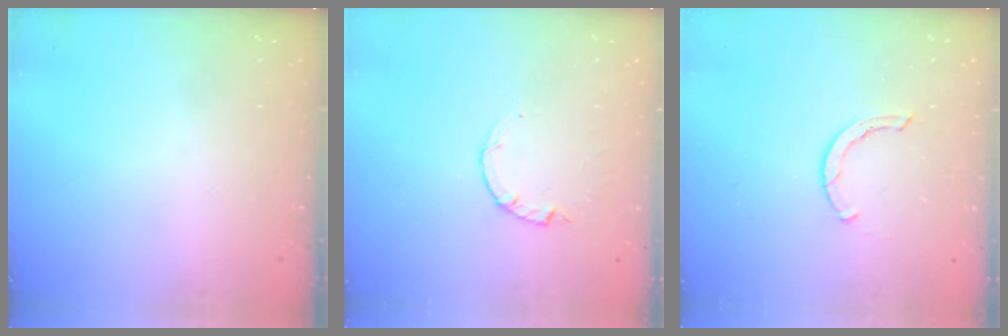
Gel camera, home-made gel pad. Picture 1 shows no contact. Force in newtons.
{"total": 0.9, "press": 0.8, "slide": 0.2}
{"total": 1.7, "press": 1.6, "slide": 0.3}